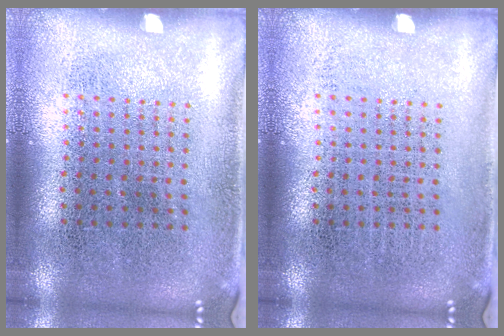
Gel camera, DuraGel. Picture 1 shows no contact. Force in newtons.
{"total": 0.0}